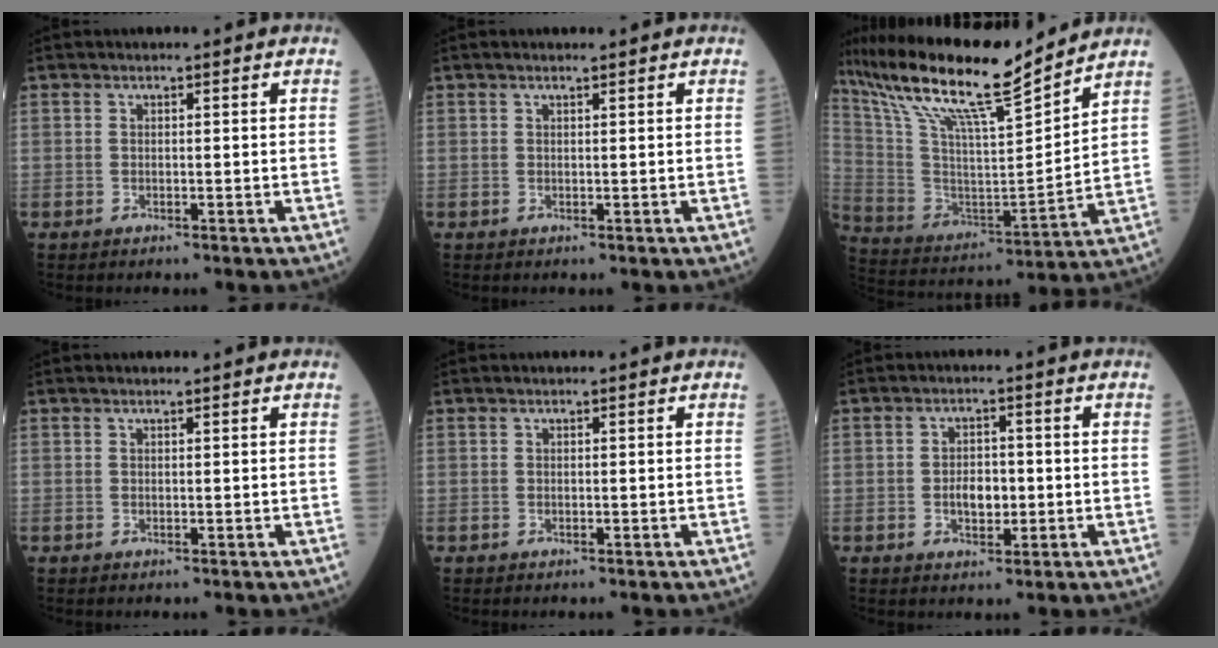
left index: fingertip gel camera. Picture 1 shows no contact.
{"total": 1.2, "force": [0.9, -0.1, 0.7], "torque": [-0.014, 0.009, 0.017]}
{"total": 20.9, "force": [16.8, 1.4, 12.3], "torque": [-0.232, 0.009, 0.305]}
{"total": 0.6, "force": [0.5, -0.1, 0.4], "torque": [-0.009, 0.004, 0.011]}
{"total": 0.0}
{"total": 3.9, "force": [-0.6, 2.2, 3.1], "torque": [-0.054, 0.004, -0.009]}